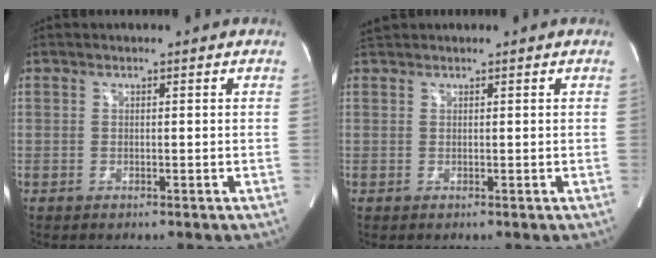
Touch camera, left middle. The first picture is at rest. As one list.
[{"total": 1.3, "force": [1.3, 0.0, 0.1], "torque": [-0.014, 0.017, 0.031]}]